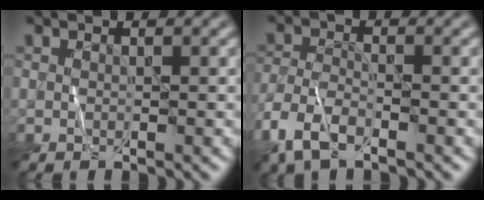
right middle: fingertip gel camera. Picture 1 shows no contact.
{"total": 4.3, "force": [-3.0, 1.7, 2.5], "torque": [-0.060, -0.007, -0.070]}